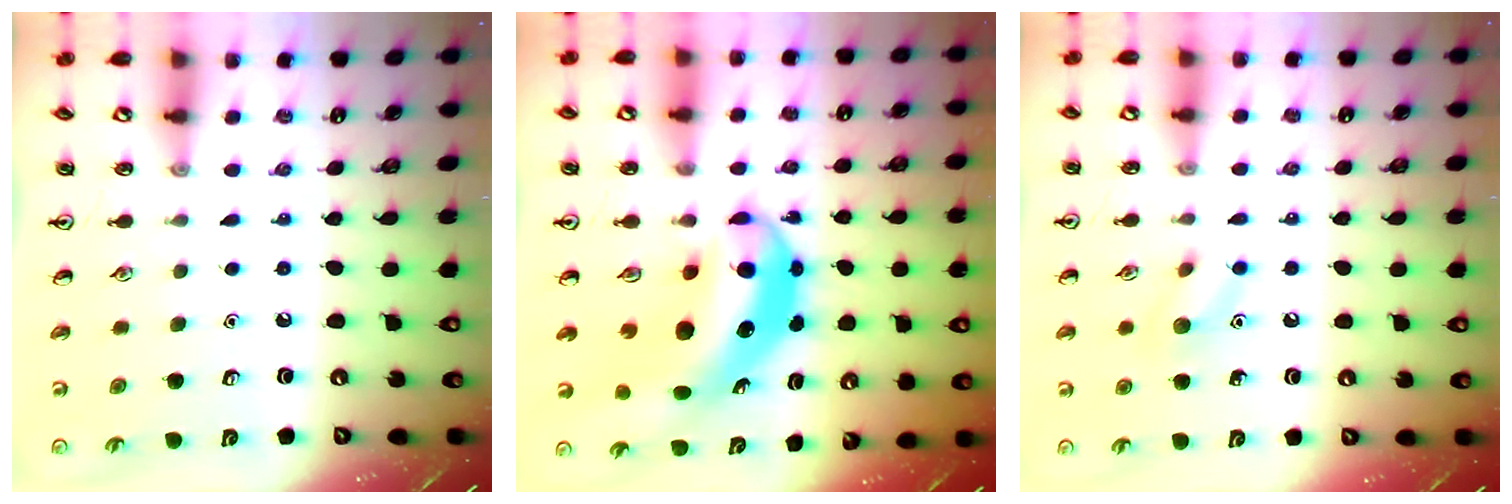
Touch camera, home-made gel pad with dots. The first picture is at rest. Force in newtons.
{"total": 9.5, "press": 9.2, "slide": 2.6}
{"total": 7.4, "press": 7.4, "slide": 0.7}